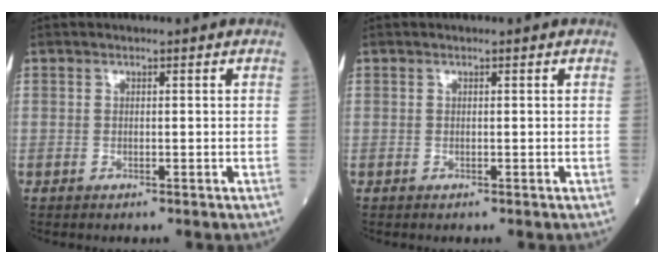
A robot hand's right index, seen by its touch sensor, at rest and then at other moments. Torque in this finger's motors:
{"motor_torque": [0.01, 0.01, 0.00, -0.01]}